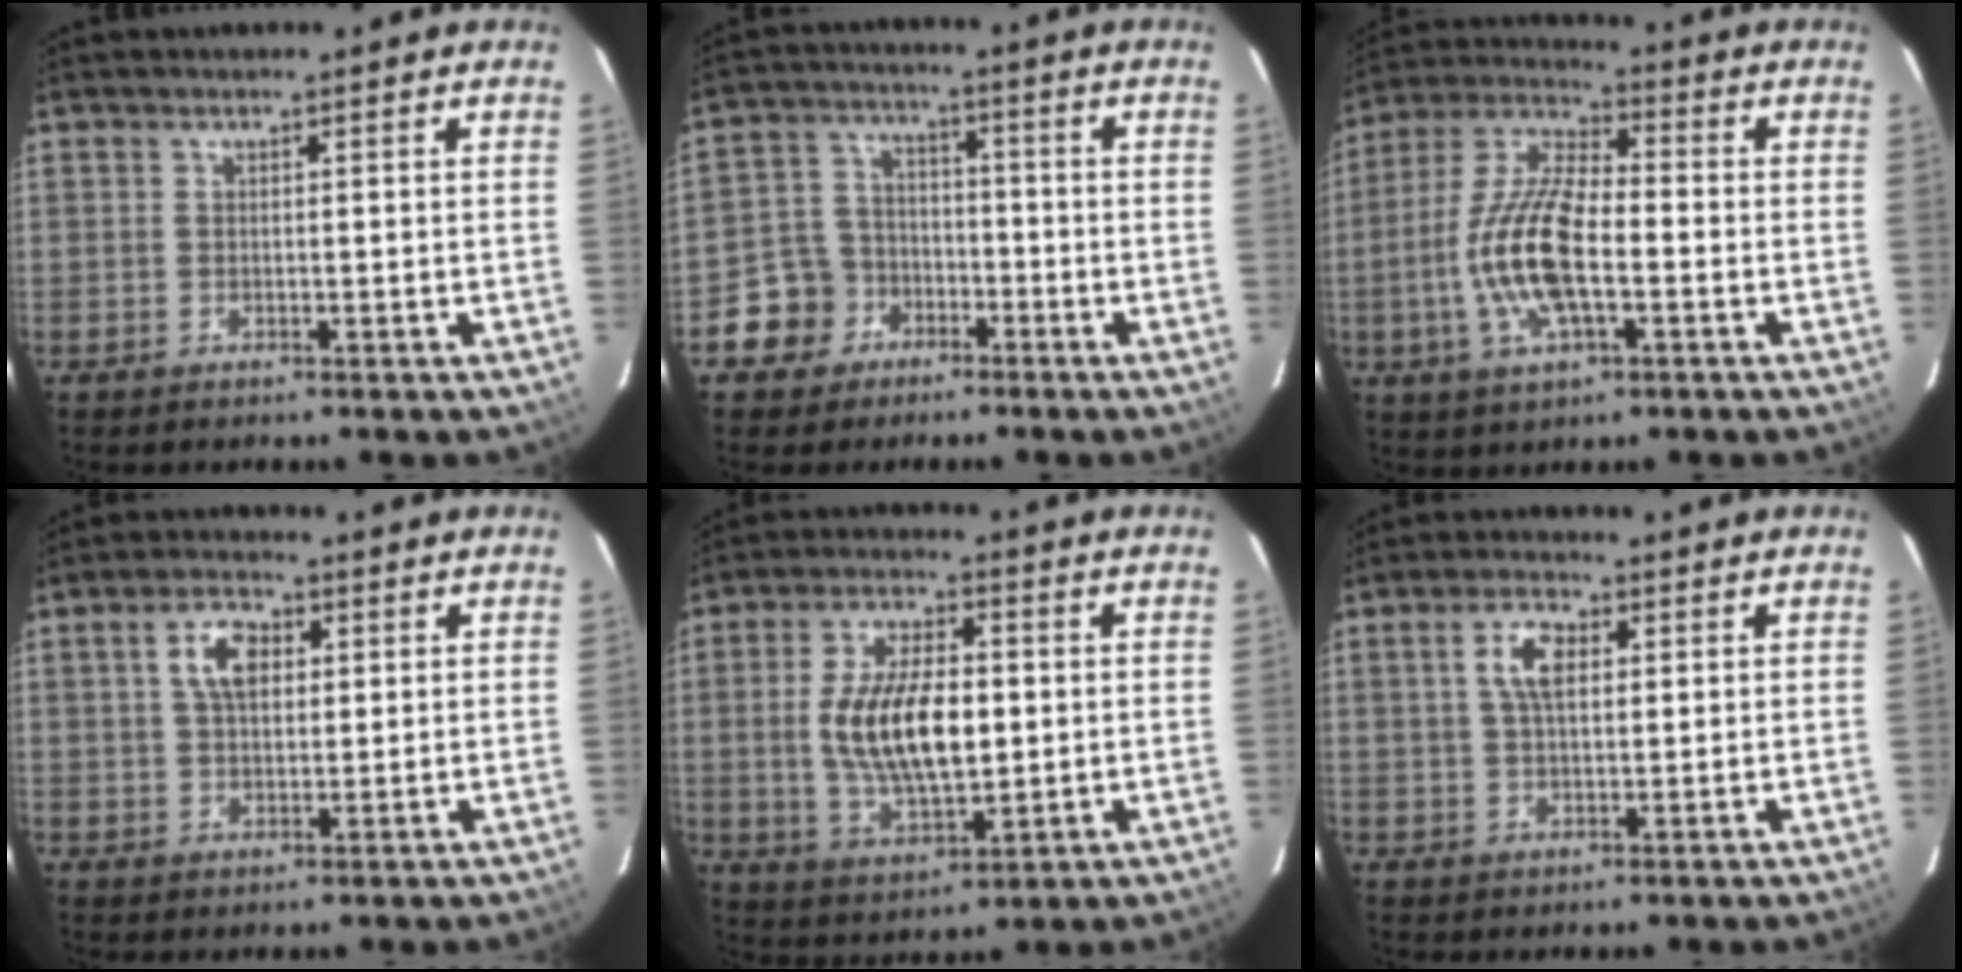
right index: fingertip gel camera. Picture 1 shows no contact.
{"total": 8.0, "force": [-4.3, 6.6, 1.2], "torque": [-0.049, 0.032, -0.070]}
{"total": 14.9, "force": [-3.1, 5.7, 13.4], "torque": [-0.279, 0.002, -0.064]}
{"total": 6.1, "force": [1.8, 3.6, 4.5], "torque": [-0.082, 0.016, 0.033]}
{"total": 14.1, "force": [0.1, 6.5, 12.5], "torque": [-0.241, 0.000, 0.009]}
{"total": 5.5, "force": [1.5, 2.8, 4.4], "torque": [-0.083, 0.013, 0.029]}